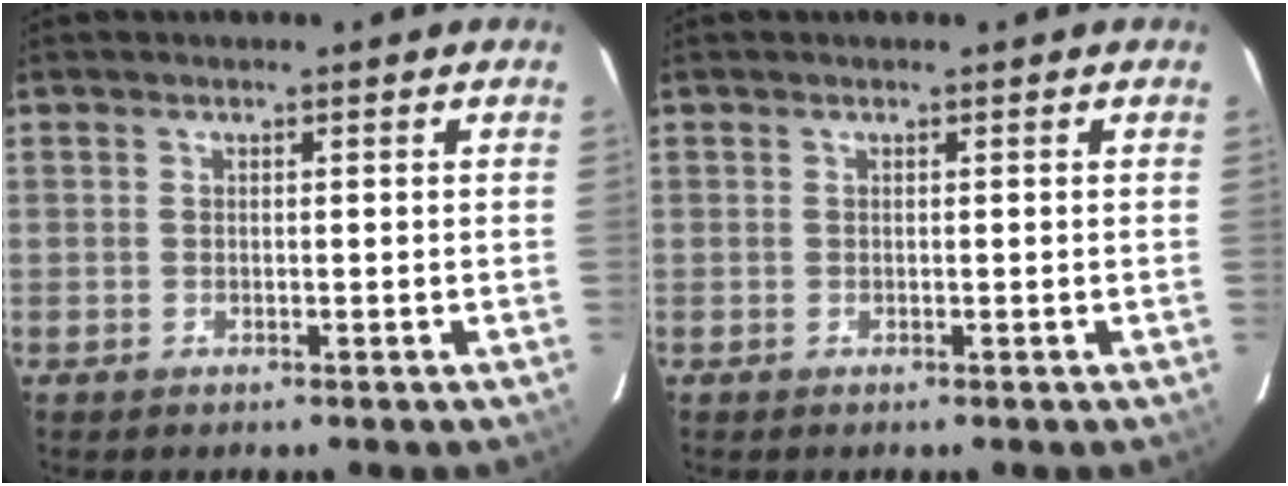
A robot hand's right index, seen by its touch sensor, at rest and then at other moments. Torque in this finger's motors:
{"motor_torque": [0.20, 0.19, 0.00, 0.00]}